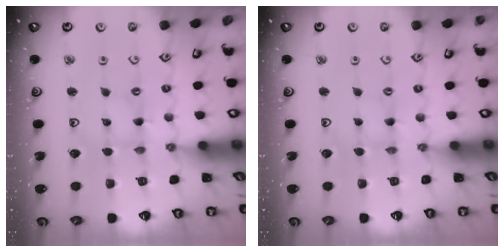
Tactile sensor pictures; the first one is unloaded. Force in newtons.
{"total": 0.0}